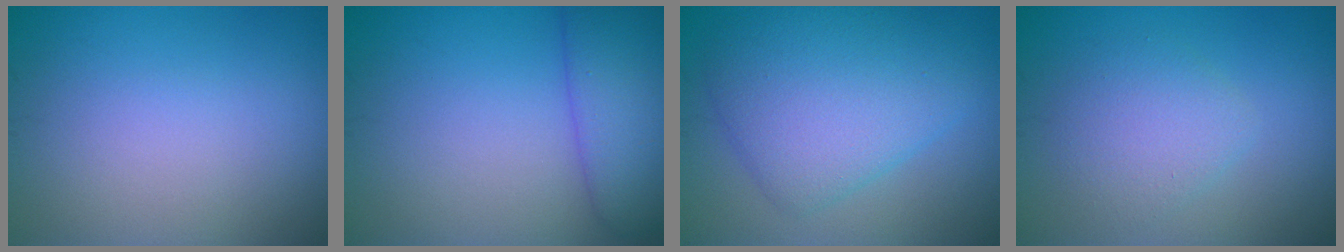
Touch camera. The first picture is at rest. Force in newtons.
{"total": 4.8, "press": 4.8, "slide": 0.2}
{"total": 7.2, "press": 7.2, "slide": 0.2}
{"total": 2.9, "press": 2.9, "slide": 0.2}